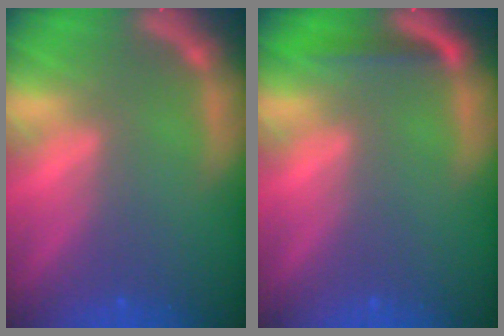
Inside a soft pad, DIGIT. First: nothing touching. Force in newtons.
{"total": 1.9}